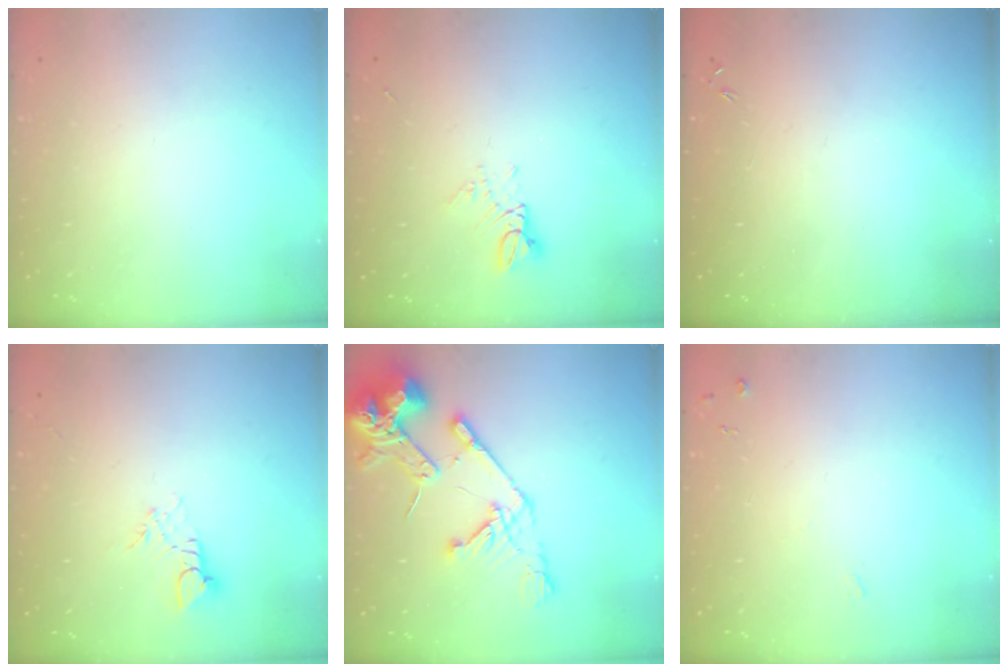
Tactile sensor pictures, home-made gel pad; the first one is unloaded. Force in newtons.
{"total": 3.6, "press": 3.6, "slide": 0.1}
{"total": 0.0}
{"total": 2.8, "press": 2.8, "slide": 0.3}
{"total": 17.6, "press": 17.5, "slide": 2.1}
{"total": 4.2, "press": 4.1, "slide": 0.7}